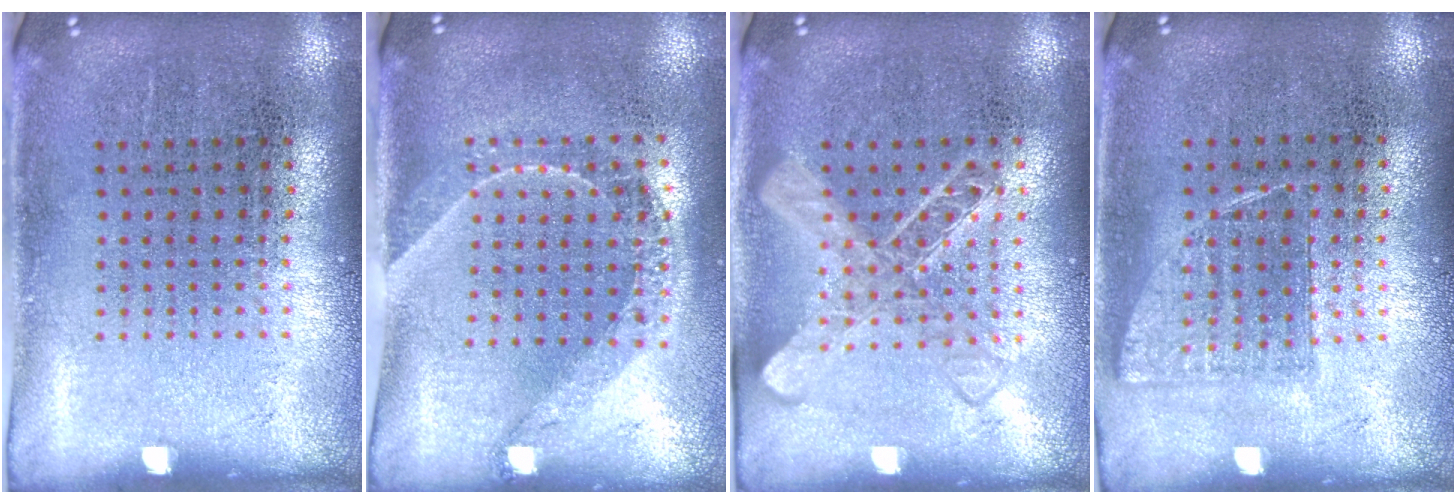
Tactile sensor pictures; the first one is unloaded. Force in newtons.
{"total": 1.6, "press": 1.3, "slide": 0.9}
{"total": 1.6, "press": 1.6, "slide": 0.4}
{"total": 0.8, "press": 0.7, "slide": 0.2}